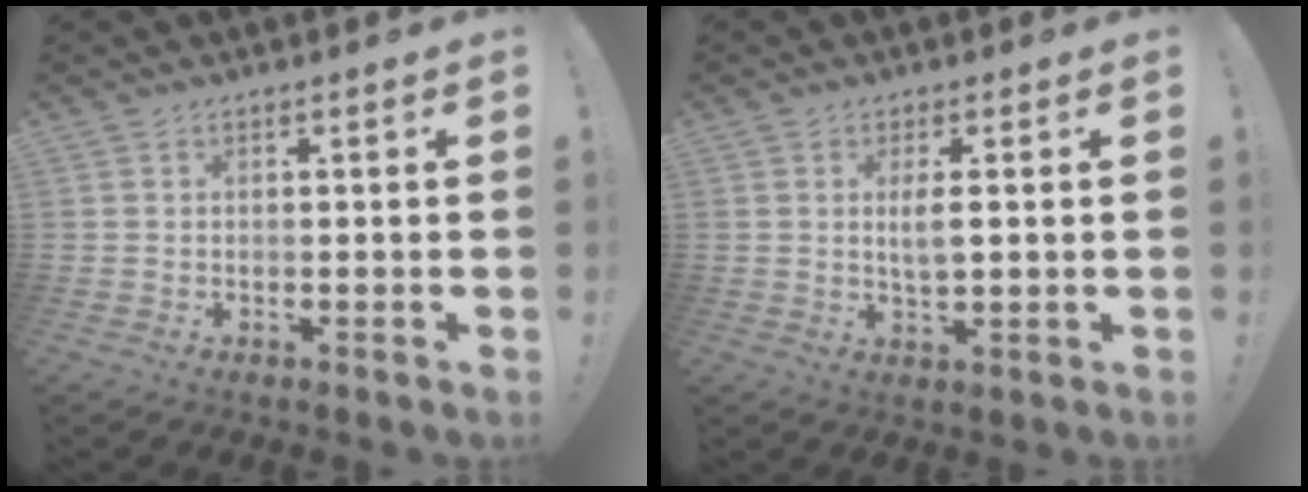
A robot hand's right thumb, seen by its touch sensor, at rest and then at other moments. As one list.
[{"total": 4.6, "force": [0.7, 1.6, 4.3], "torque": [-0.066, -0.012, 0.006]}]